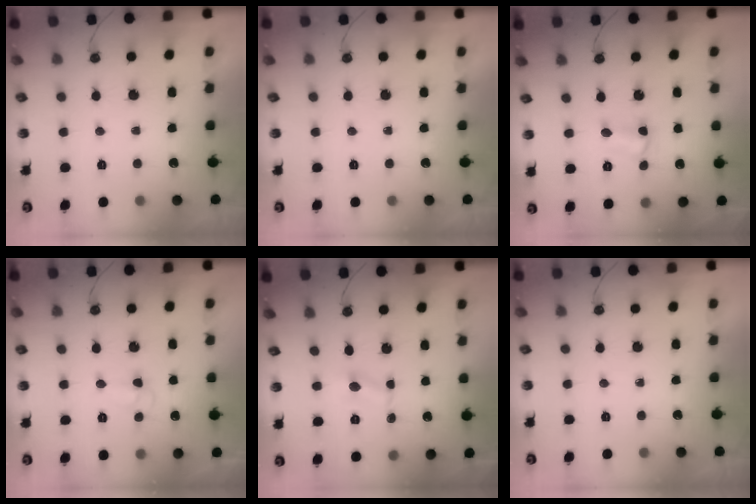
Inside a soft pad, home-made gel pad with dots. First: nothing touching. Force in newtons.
{"total": 0.0}
{"total": 2.6, "press": 2.3, "slide": 1.1}
{"total": 5.0, "press": 5.0, "slide": 0.7}
{"total": 1.7, "press": 1.6, "slide": 0.2}
{"total": 0.0}